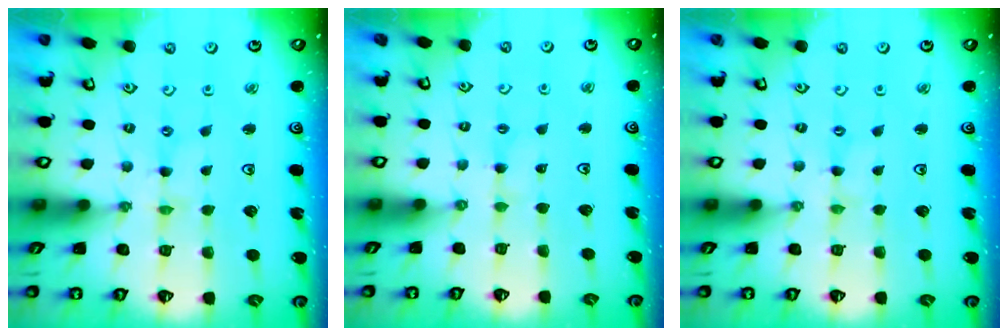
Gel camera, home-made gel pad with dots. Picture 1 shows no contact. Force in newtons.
{"total": 2.5, "press": 2.5, "slide": 0.2}
{"total": 0.0}